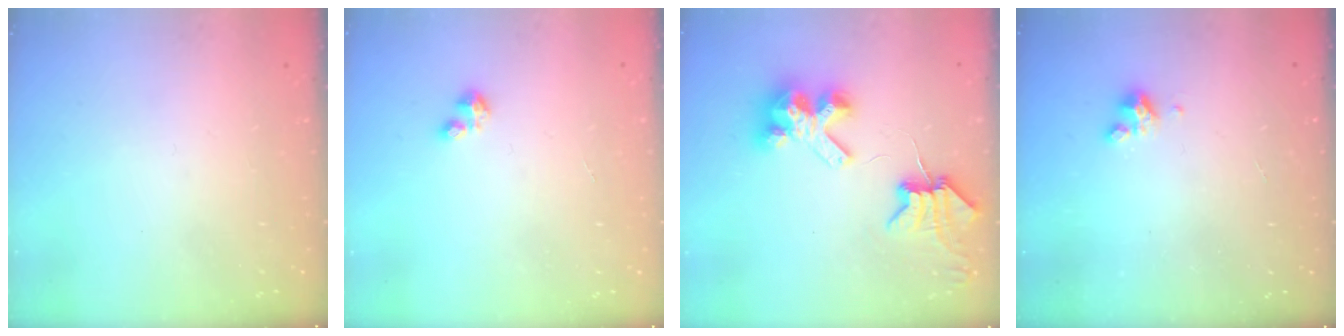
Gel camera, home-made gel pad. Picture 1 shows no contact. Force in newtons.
{"total": 1.7, "press": 1.6, "slide": 0.3}
{"total": 8.0, "press": 7.9, "slide": 1.2}
{"total": 2.3, "press": 2.3, "slide": 0.2}